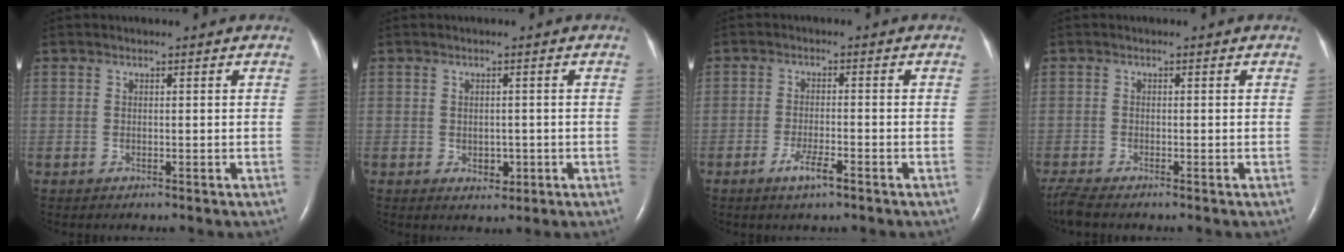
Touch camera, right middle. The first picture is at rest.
{"total": 2.3, "force": [-0.6, 1.7, 1.5], "torque": [-0.022, 0.000, 0.000]}
{"total": 3.7, "force": [-2.3, 0.5, 2.8], "torque": [-0.057, -0.004, -0.043]}
{"total": 2.9, "force": [-2.6, 0.0, 1.3], "torque": [-0.036, -0.014, -0.051]}